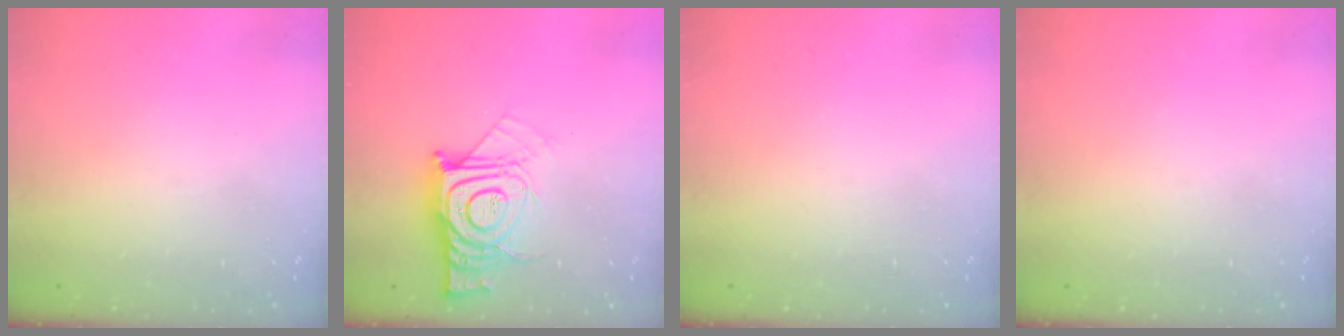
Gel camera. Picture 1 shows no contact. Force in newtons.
{"total": 14.2, "press": 14.2, "slide": 1.2}
{"total": 0.0}
{"total": 0.0}